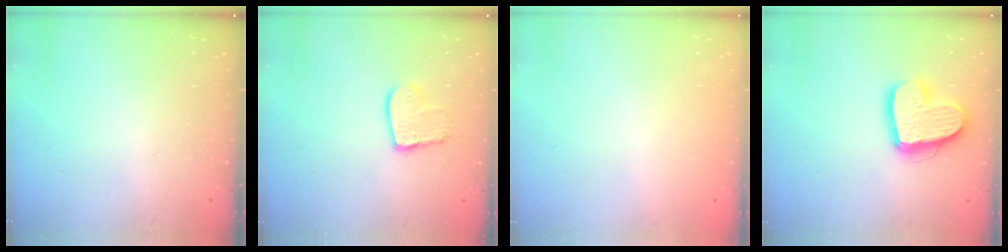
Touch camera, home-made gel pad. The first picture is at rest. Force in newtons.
{"total": 9.5, "press": 9.5, "slide": 0.7}
{"total": 0.0}
{"total": 16.0, "press": 16.0, "slide": 1.5}